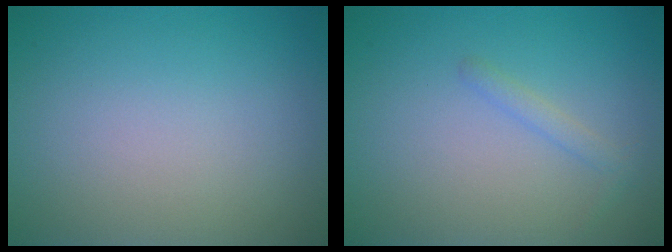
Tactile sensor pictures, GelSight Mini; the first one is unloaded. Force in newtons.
{"total": 1.1, "press": 1.1, "slide": 0.0}